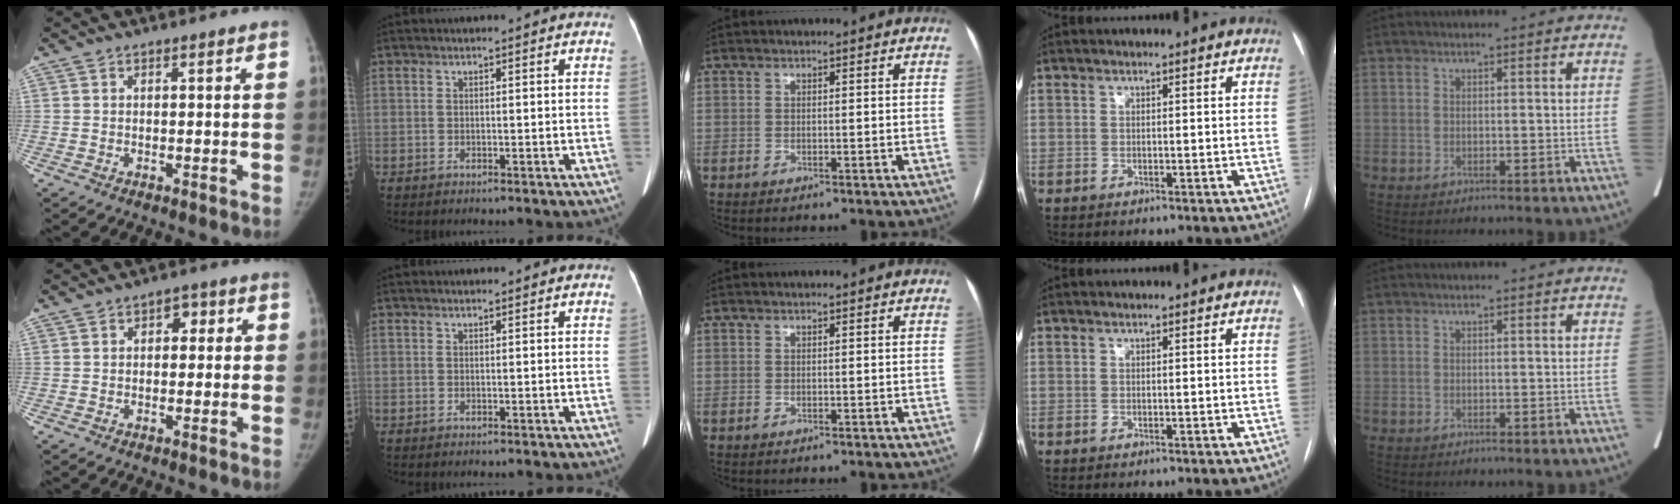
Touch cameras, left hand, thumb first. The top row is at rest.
{"thumb": {"total": 4.2, "force": [0.2, 3.0, 2.9], "torque": [-0.011, 0.013, -0.007]}, "index": {"total": 1.0, "force": [0.9, 0.2, 0.4], "torque": [-0.007, 0.000, 0.011]}}